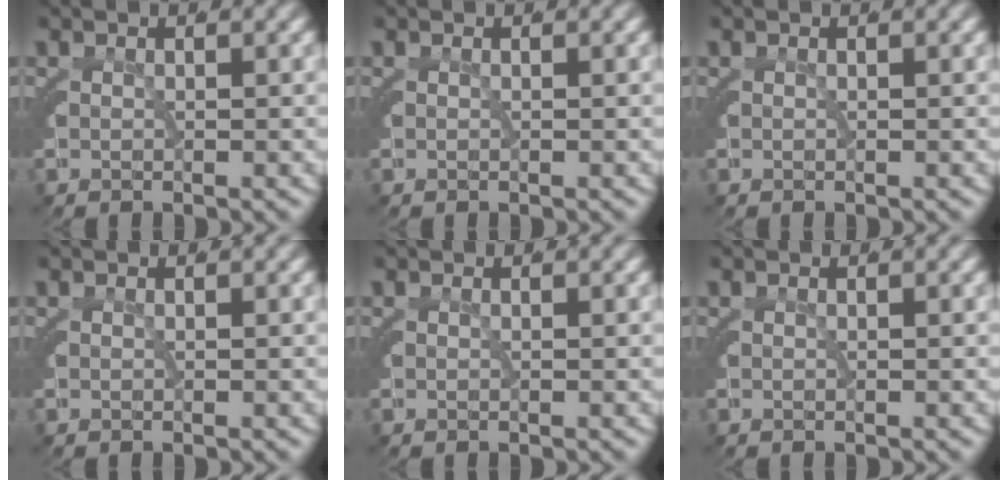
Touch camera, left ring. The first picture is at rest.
{"total": 0.0}
{"total": 0.0}
{"total": 0.0}
{"total": 0.0}
{"total": 0.0}